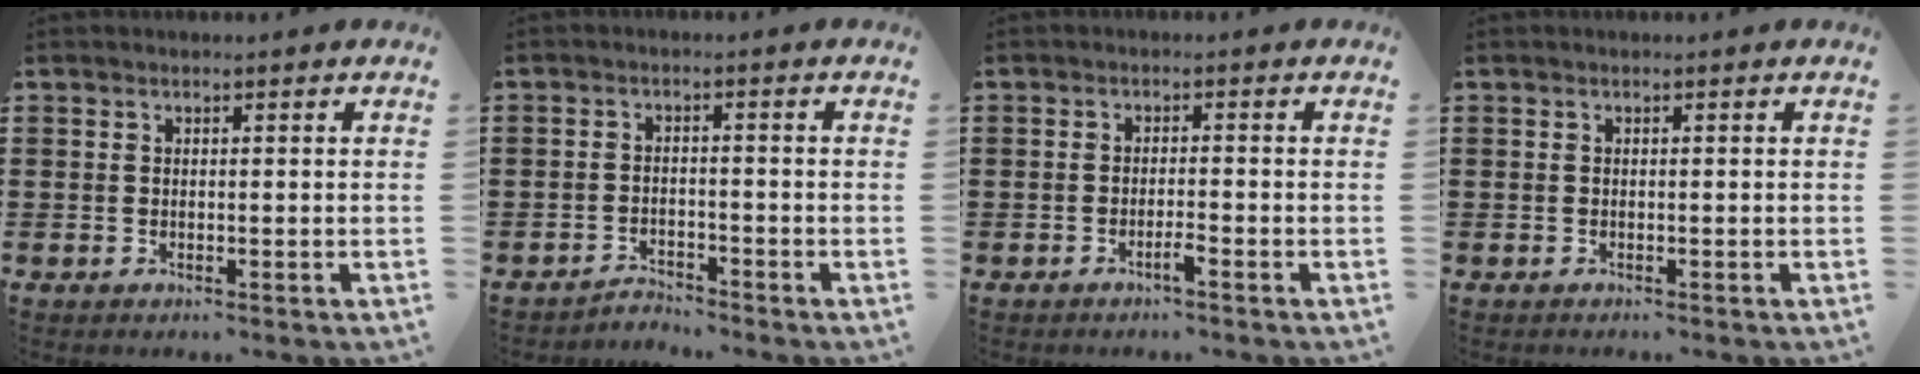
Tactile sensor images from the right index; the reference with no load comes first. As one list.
[{"total": 2.3, "force": [-2.3, 0.2, -0.1], "torque": [-0.007, 0.003, -0.051]}, {"total": 1.8, "force": [-1.2, 0.1, 1.3], "torque": [-0.023, -0.003, -0.022]}, {"total": 0.0}]